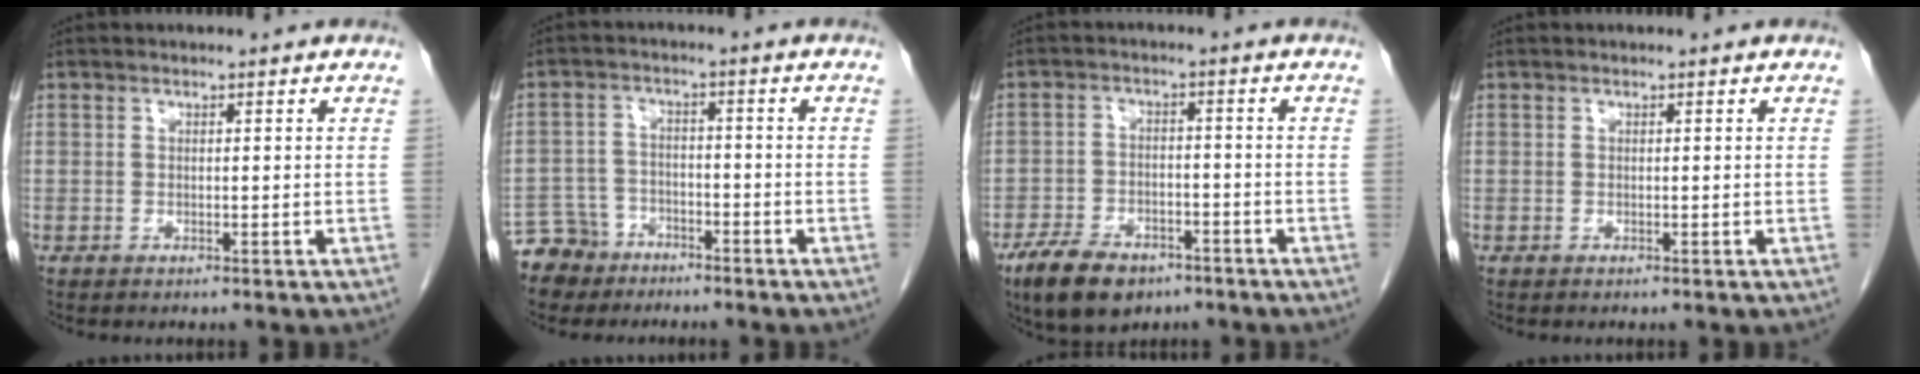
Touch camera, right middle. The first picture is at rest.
{"total": 6.2, "force": [-4.8, 4.0, -0.2], "torque": [0.004, 0.001, -0.090]}
{"total": 9.1, "force": [-6.3, 4.5, 4.9], "torque": [-0.094, -0.006, -0.105]}
{"total": 0.0}